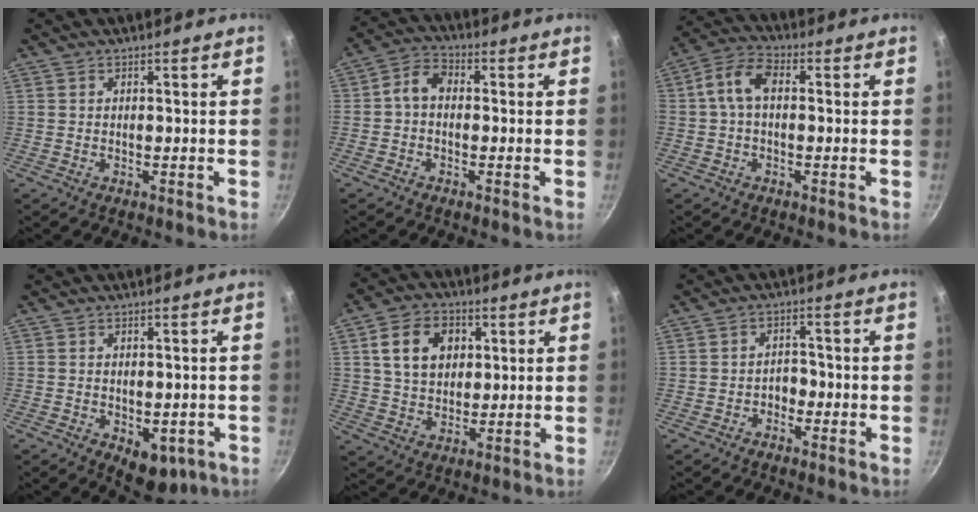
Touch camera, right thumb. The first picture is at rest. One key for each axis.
{"total": 5.3, "fx": -0.3, "fy": 4.0, "fz": 3.6, "tx": -0.058, "ty": 0.022, "tz": -0.022}
{"total": 7.3, "fx": 0.4, "fy": 4.4, "fz": 5.8, "tx": -0.113, "ty": 0.031, "tz": -0.005}
{"total": 7.0, "fx": -2.2, "fy": 4.4, "fz": 5.0, "tx": -0.040, "ty": 0.001, "tz": -0.018}
{"total": 11.5, "fx": 3.2, "fy": 8.5, "fz": 7.0, "tx": -0.098, "ty": 0.002, "tz": 0.052}
{"total": 2.6, "fx": -1.3, "fy": 1.9, "fz": 1.3, "tx": 0.001, "ty": 0.019, "tz": -0.024}